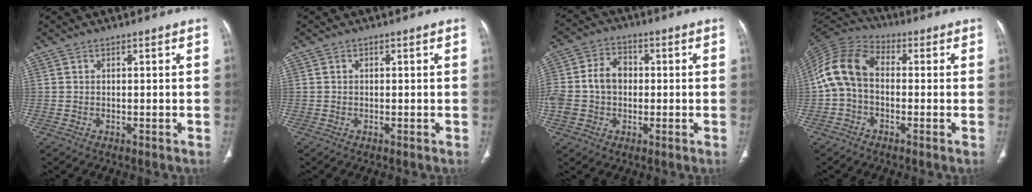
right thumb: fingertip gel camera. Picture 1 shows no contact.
{"total": 0.0}
{"total": 10.7, "force": [-0.3, 8.3, 6.9], "torque": [-0.126, 0.029, -0.010]}
{"total": 10.7, "force": [-0.4, 7.3, 7.7], "torque": [-0.150, 0.030, -0.024]}